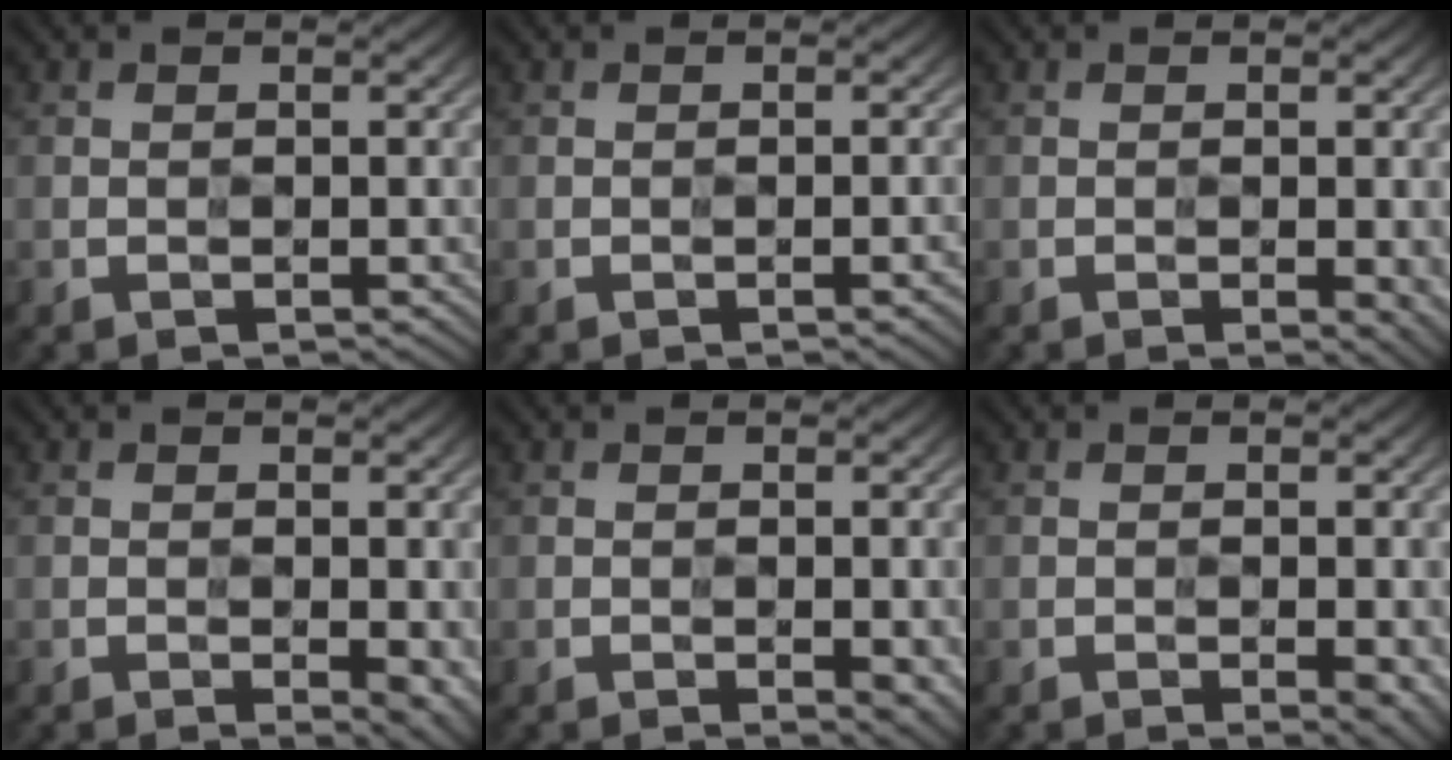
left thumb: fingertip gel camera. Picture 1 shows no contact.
{"total": 1.5, "force": [-0.8, 0.5, 1.2], "torque": [-0.006, -0.001, -0.006]}
{"total": 4.8, "force": [-1.5, 2.0, 4.1], "torque": [-0.041, -0.011, -0.007]}
{"total": 5.3, "force": [-1.9, 2.4, 4.4], "torque": [-0.044, -0.017, -0.005]}
{"total": 5.2, "force": [-1.9, 2.4, 4.2], "torque": [-0.045, -0.015, -0.010]}
{"total": 4.9, "force": [-1.9, 2.0, 4.1], "torque": [-0.040, -0.014, -0.011]}